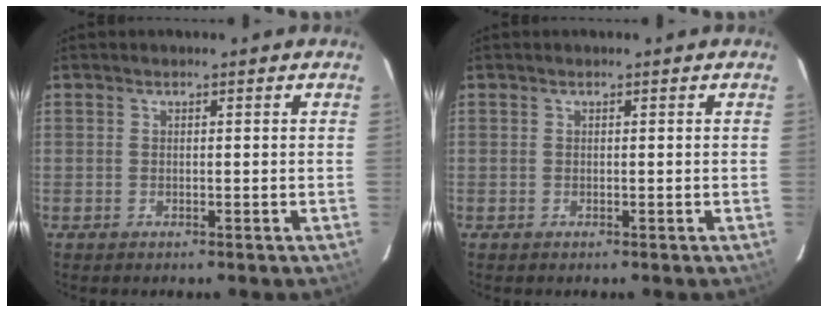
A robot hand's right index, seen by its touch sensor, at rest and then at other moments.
{"total": 0.0}